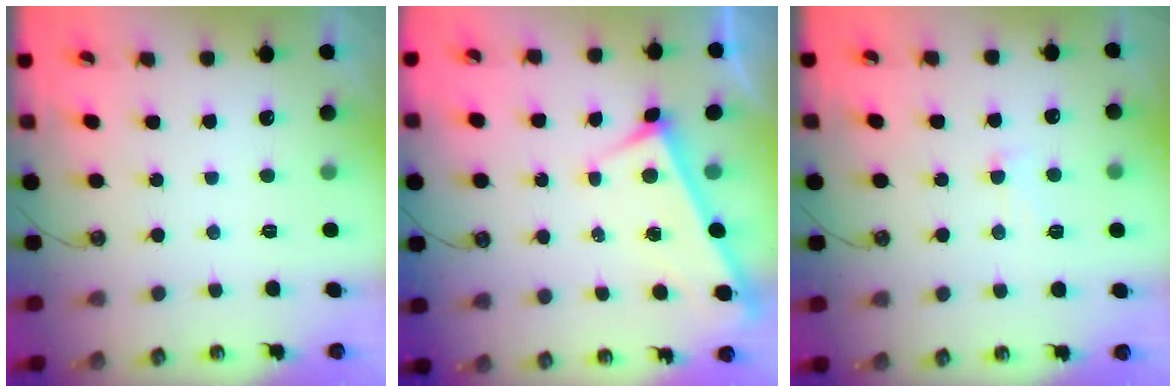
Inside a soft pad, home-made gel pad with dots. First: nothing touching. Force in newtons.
{"total": 3.8, "press": 3.8, "slide": 0.2}
{"total": 1.1, "press": 0.8, "slide": 0.8}